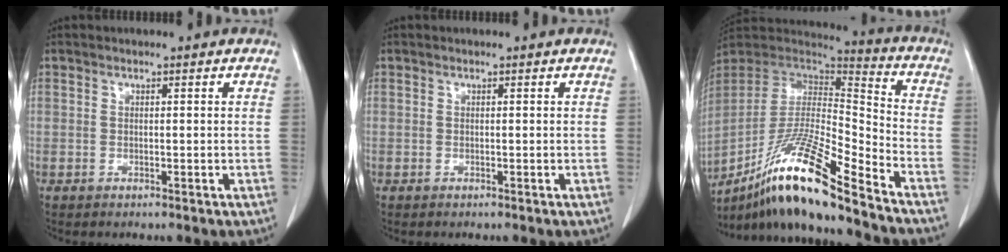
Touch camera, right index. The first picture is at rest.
{"total": 0.0}
{"total": 18.7, "force": [-13.5, 0.9, 12.9], "torque": [-0.263, -0.015, -0.251]}